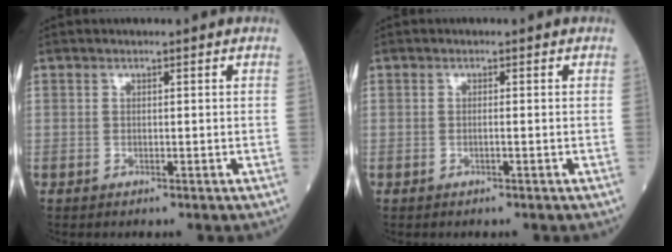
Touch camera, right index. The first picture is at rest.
{"total": 0.8, "force": [-0.2, -0.2, 0.7], "torque": [-0.016, 0.000, -0.003]}